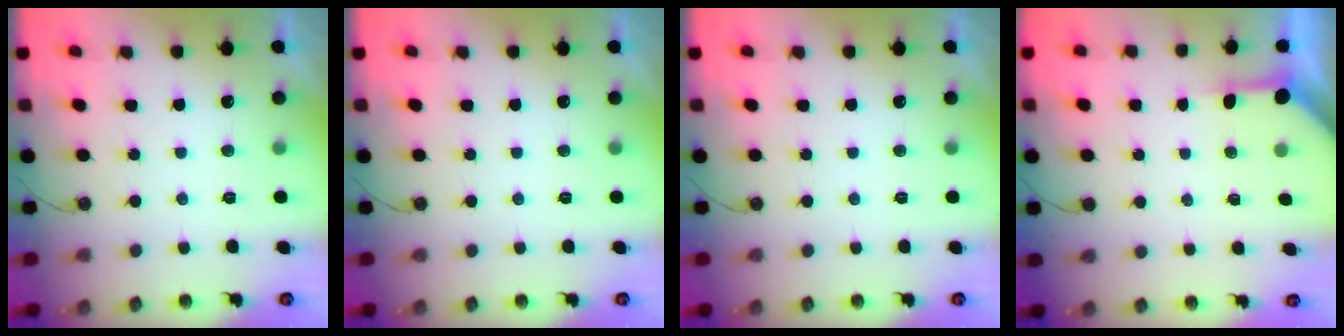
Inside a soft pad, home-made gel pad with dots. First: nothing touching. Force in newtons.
{"total": 0.0}
{"total": 0.0}
{"total": 3.5, "press": 3.5, "slide": 0.3}